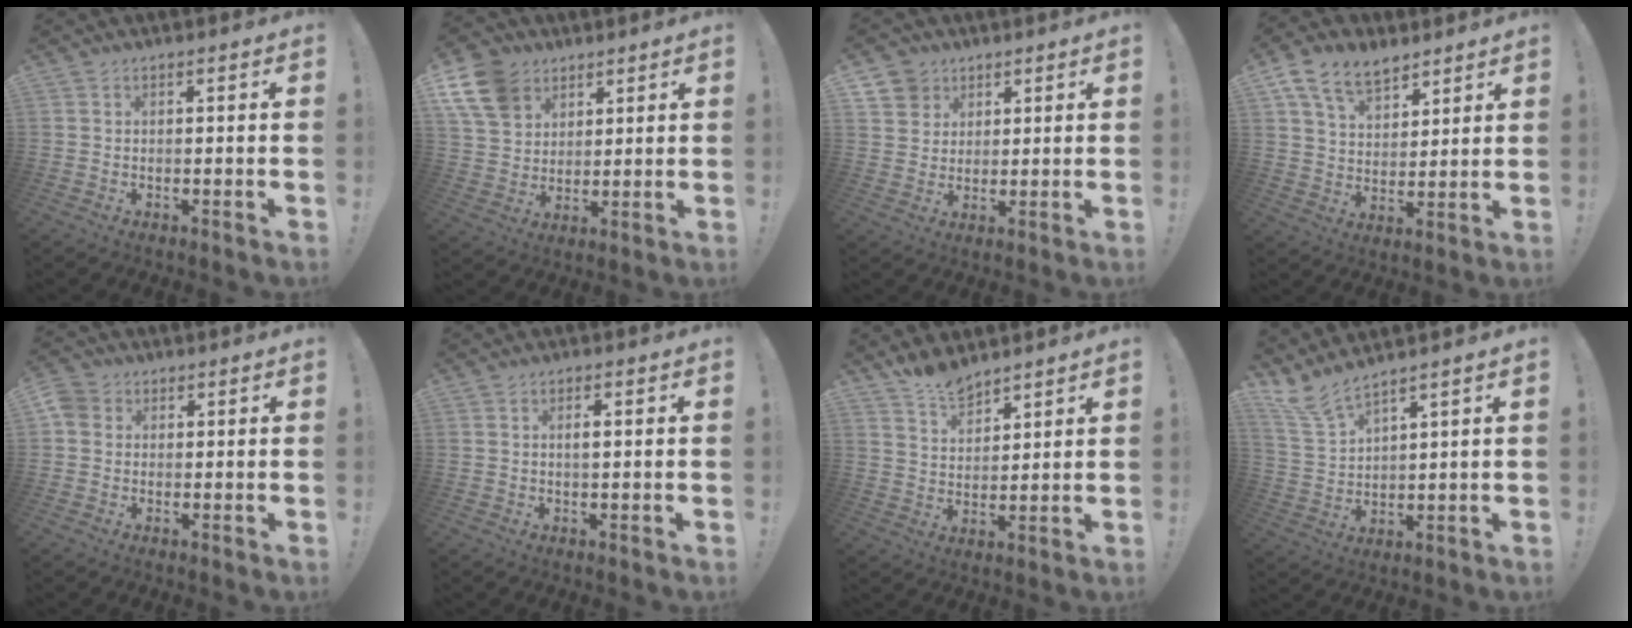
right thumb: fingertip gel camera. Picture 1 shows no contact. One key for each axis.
{"total": 13.3, "fx": 7.0, "fy": 9.8, "fz": 5.7, "tx": -0.101, "ty": -0.035, "tz": 0.140}
{"total": 6.7, "fx": 3.9, "fy": 5.3, "fz": 0.9, "tx": -0.012, "ty": -0.028, "tz": 0.077}
{"total": 12.6, "fx": 8.2, "fy": 7.5, "fz": 5.9, "tx": -0.104, "ty": -0.039, "tz": 0.157}
{"total": 4.1, "fx": 1.0, "fy": 3.6, "fz": 1.8, "tx": -0.041, "ty": 0.006, "tz": 0.020}
{"total": 1.8, "fx": 0.1, "fy": 0.5, "fz": 1.7, "tx": -0.020, "ty": -0.002, "tz": -0.003}
{"total": 7.7, "fx": 6.9, "fy": 2.6, "fz": 1.9, "tx": -0.032, "ty": -0.048, "tz": 0.130}
{"total": 7.4, "fx": 6.3, "fy": 1.5, "fz": 3.5, "tx": -0.086, "ty": -0.027, "tz": 0.122}